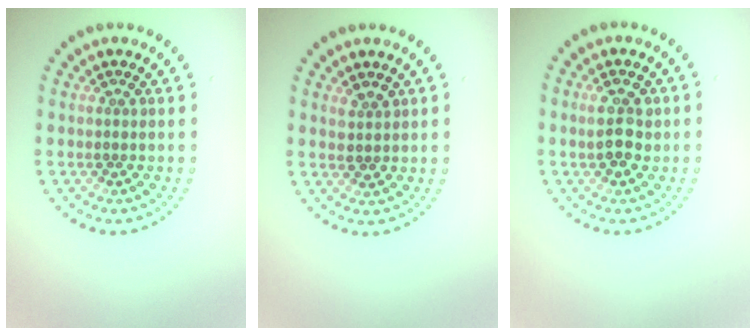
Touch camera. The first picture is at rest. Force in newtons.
{"total": 1.4, "press": 1.3, "slide": 0.4}
{"total": 2.8, "press": 2.8, "slide": 0.3}